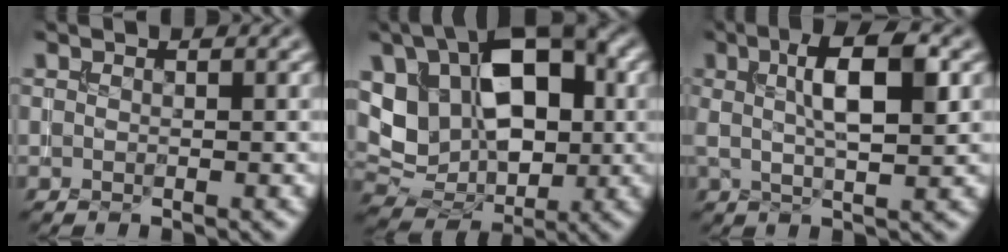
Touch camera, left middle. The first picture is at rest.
{"total": 12.1, "force": [2.0, 8.2, 8.7], "torque": [-0.149, 0.000, 0.038]}
{"total": 6.0, "force": [1.5, 1.5, 5.6], "torque": [-0.088, 0.008, 0.021]}